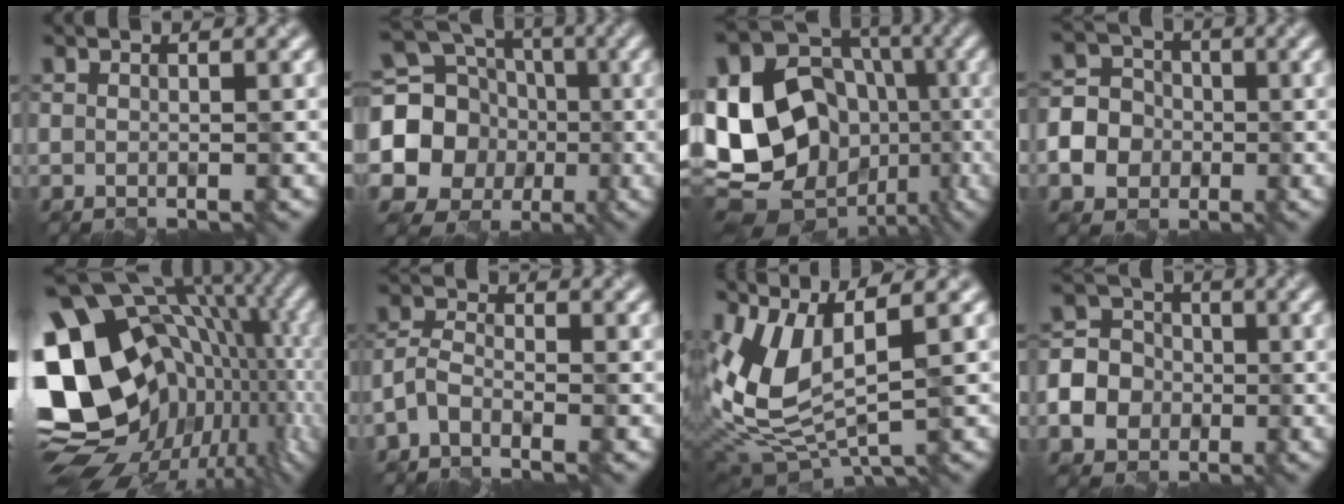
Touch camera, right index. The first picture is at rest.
{"total": 17.4, "force": [-1.8, 16.2, 6.1], "torque": [-0.146, 0.001, -0.058]}
{"total": 18.2, "force": [-3.0, 14.7, 10.3], "torque": [-0.201, -0.001, -0.063]}
{"total": 8.2, "force": [-2.7, 7.3, 2.6], "torque": [-0.063, -0.008, -0.072]}
{"total": 19.6, "force": [-0.9, 13.9, 13.8], "torque": [-0.237, 0.005, -0.001]}
{"total": 2.4, "force": [-1.8, 0.8, 1.5], "torque": [-0.032, 0.009, -0.049]}
{"total": 6.8, "force": [1.9, 2.5, 6.0], "torque": [-0.137, -0.007, 0.044]}
{"total": 8.1, "force": [-2.7, 7.2, 2.6], "torque": [-0.062, -0.007, -0.071]}